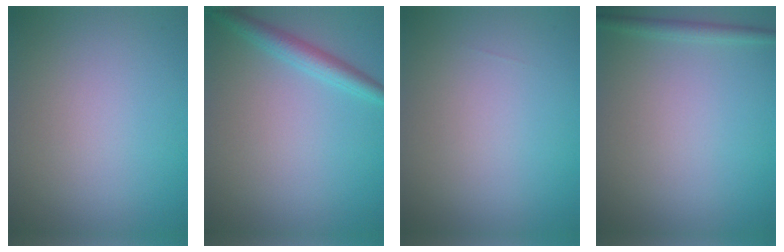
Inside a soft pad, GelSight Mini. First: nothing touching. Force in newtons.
{"total": 2.6, "press": 2.6, "slide": 0.1}
{"total": 0.0}
{"total": 1.4, "press": 1.4, "slide": 0.1}